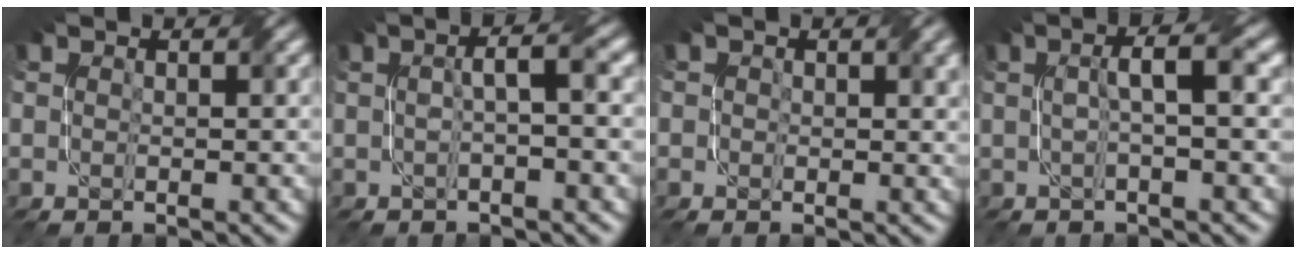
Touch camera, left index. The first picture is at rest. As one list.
[{"total": 2.5, "force": [0.1, 0.4, 2.5], "torque": [-0.038, 0.014, 0.002]}, {"total": 1.6, "force": [0.7, 1.2, 0.9], "torque": [-0.004, 0.000, 0.010]}, {"total": 3.1, "force": [0.3, 0.5, 3.1], "torque": [-0.048, 0.015, 0.007]}]